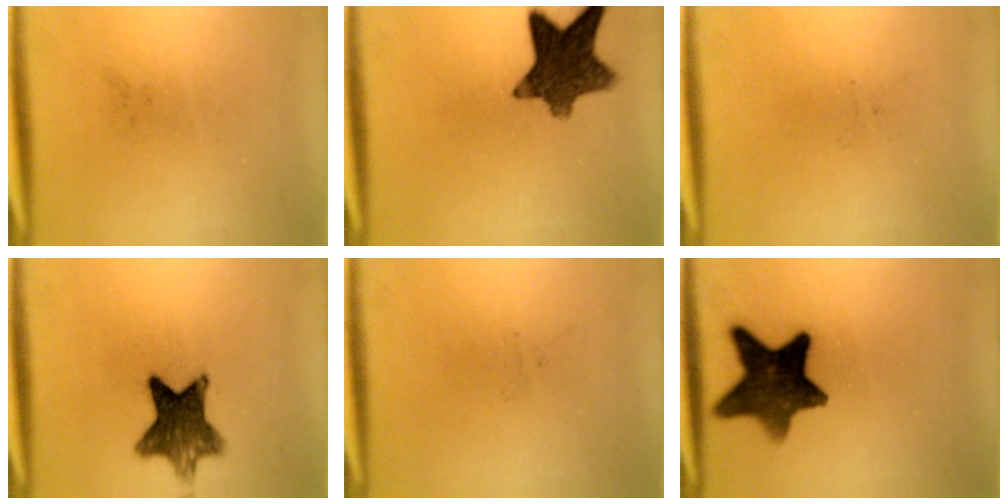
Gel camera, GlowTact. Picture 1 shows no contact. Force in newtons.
{"total": 11.5}
{"total": 0.0}
{"total": 9.9}
{"total": 0.0}
{"total": 12.4}